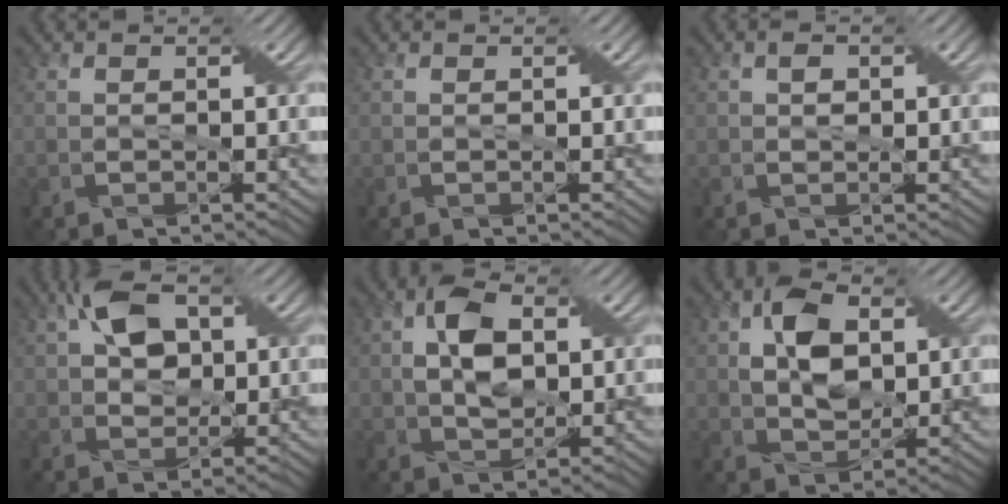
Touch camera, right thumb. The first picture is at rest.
{"total": 0.0}
{"total": 1.3, "force": [0.3, 0.9, 0.8], "torque": [-0.015, 0.001, 0.005]}
{"total": 6.3, "force": [1.7, 4.1, 4.4], "torque": [-0.086, 0.010, 0.024]}
{"total": 6.6, "force": [1.1, 4.0, 5.2], "torque": [-0.100, 0.009, 0.015]}
{"total": 7.3, "force": [1.6, 4.5, 5.5], "torque": [-0.106, 0.009, 0.025]}